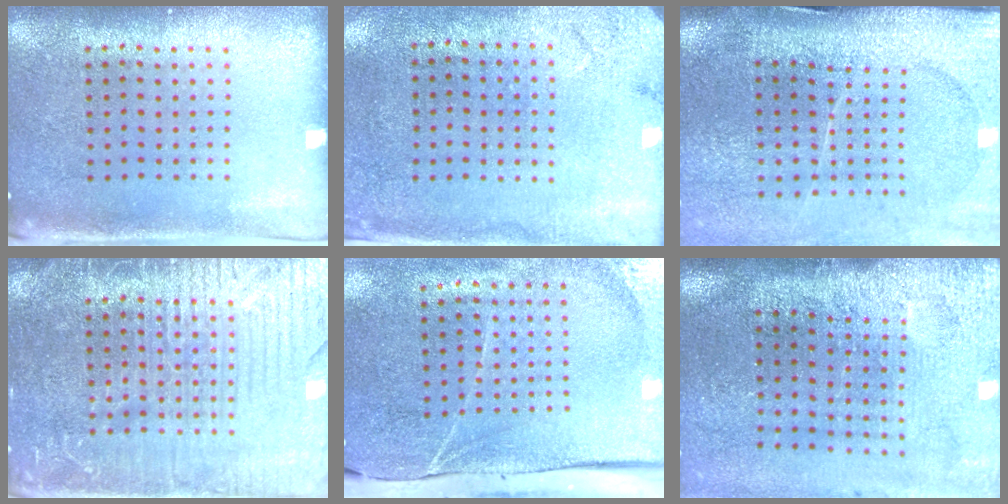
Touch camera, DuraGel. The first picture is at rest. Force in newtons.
{"total": 2.7, "press": 2.2, "slide": 1.6}
{"total": 4.7, "press": 3.8, "slide": 2.7}
{"total": 4.5, "press": 4.5, "slide": 0.6}
{"total": 4.4, "press": 3.5, "slide": 2.6}
{"total": 4.7, "press": 3.6, "slide": 3.1}